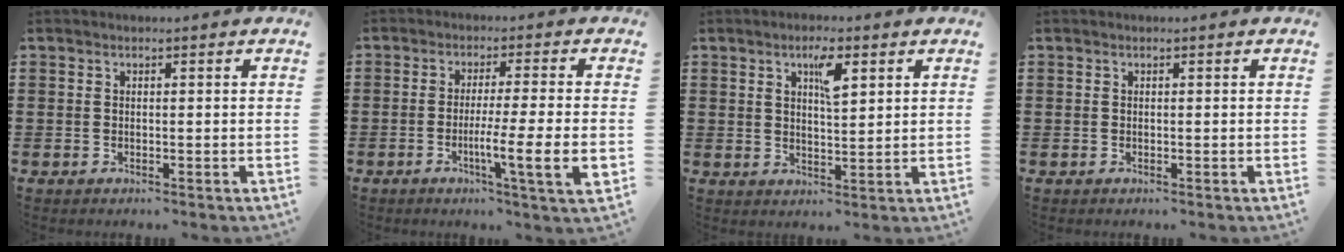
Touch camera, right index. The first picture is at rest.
{"total": 8.6, "force": [-2.3, 0.0, 8.3], "torque": [-0.144, -0.018, -0.040]}
{"total": 4.5, "force": [2.2, 1.3, 3.7], "torque": [-0.064, 0.002, 0.031]}
{"total": 0.0}